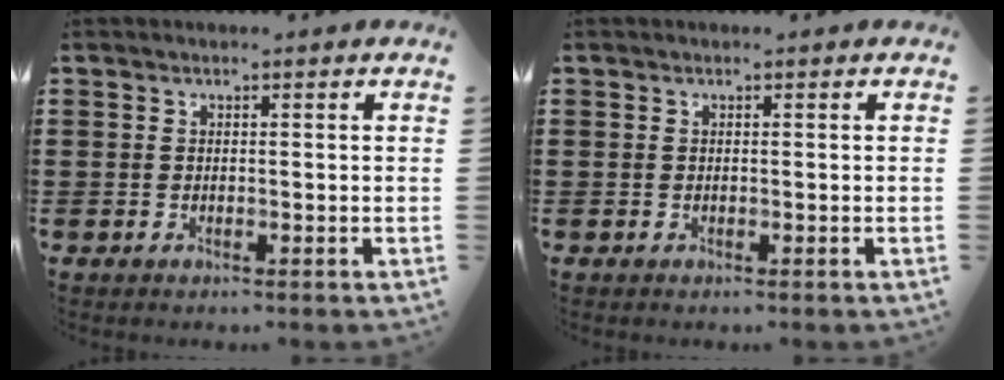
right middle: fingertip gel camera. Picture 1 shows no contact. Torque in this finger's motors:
{"motor_torque": [-0.04, 0.00, -0.04, -0.02]}